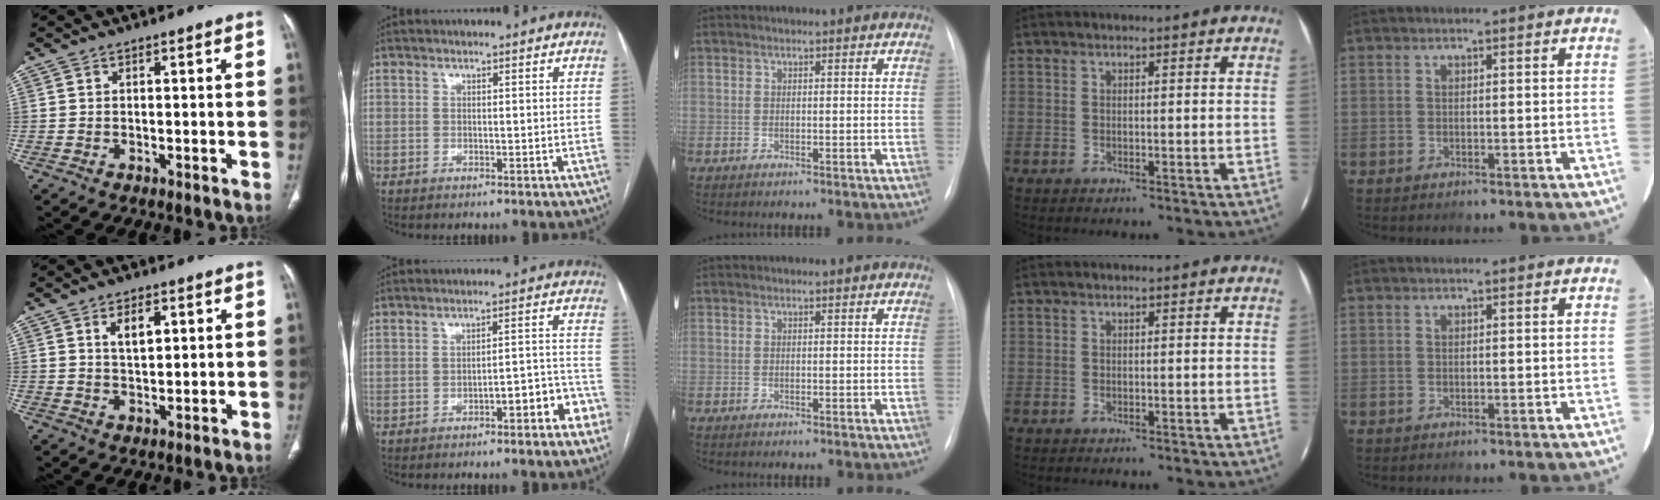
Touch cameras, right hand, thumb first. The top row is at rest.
{"thumb": {"total": 4.8, "force": [1.8, 2.5, 3.7], "torque": [-0.053, -0.010, 0.034]}, "index": {"total": 5.8, "force": [-3.3, 1.6, 4.5], "torque": [-0.047, 0.032, -0.041]}}